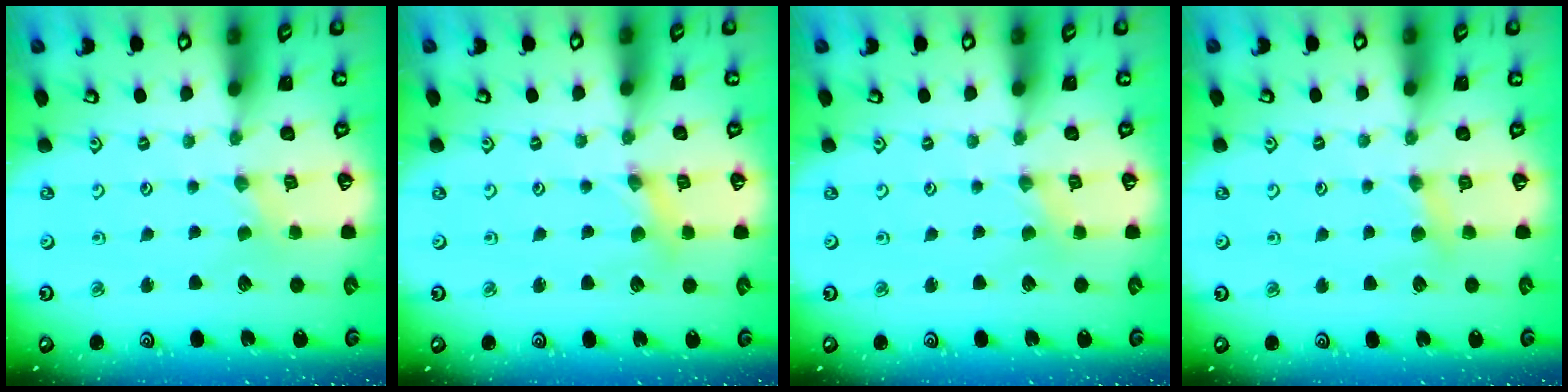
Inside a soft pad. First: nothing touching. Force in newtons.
{"total": 2.0, "press": 2.0, "slide": 0.3}
{"total": 0.0}
{"total": 4.2, "press": 4.1, "slide": 0.6}